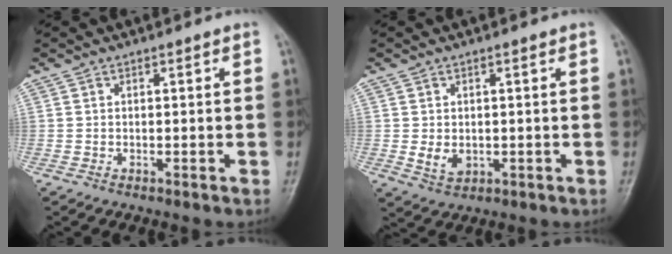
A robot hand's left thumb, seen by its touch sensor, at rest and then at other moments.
{"total": 3.5, "force": [0.0, 2.6, 2.4], "torque": [-0.034, -0.007, 0.009]}